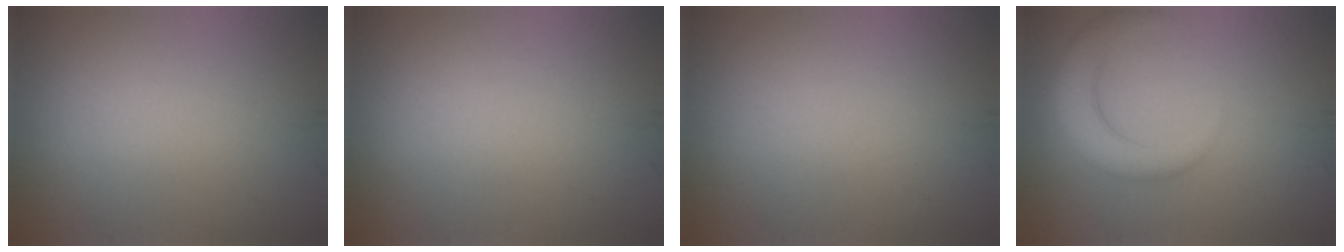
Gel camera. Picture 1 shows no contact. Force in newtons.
{"total": 0.0}
{"total": 0.0}
{"total": 4.0, "press": 4.0, "slide": 0.3}